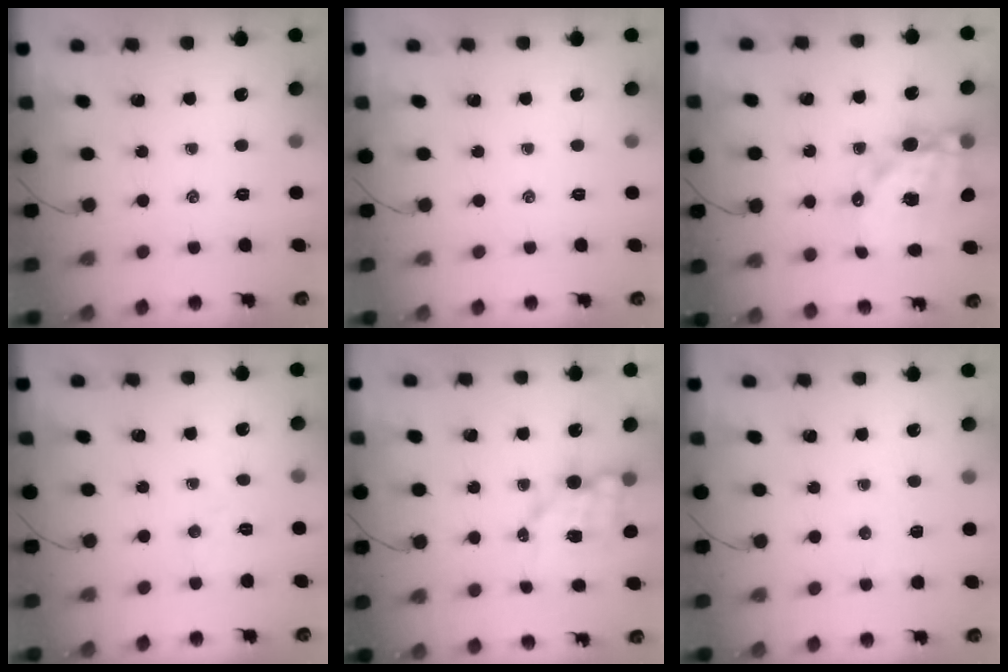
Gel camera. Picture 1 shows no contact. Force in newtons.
{"total": 0.0}
{"total": 18.0, "press": 17.6, "slide": 4.1}
{"total": 4.8, "press": 4.6, "slide": 1.1}
{"total": 7.8, "press": 7.8, "slide": 0.8}
{"total": 3.5, "press": 3.3, "slide": 1.3}